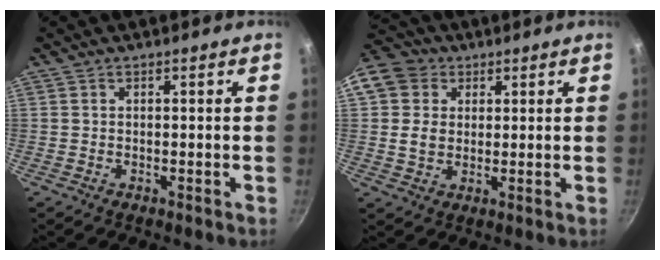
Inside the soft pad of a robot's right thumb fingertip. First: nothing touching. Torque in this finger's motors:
{"motor_torque": [-0.40, 0.52, 0.14, -0.12, 0.06]}